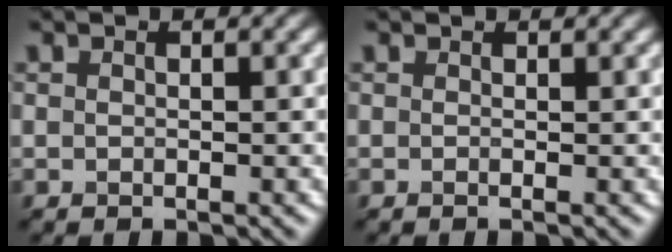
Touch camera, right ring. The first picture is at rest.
{"total": 0.5, "force": [0.3, 0.1, 0.4], "torque": [-0.015, -0.009, -0.003]}